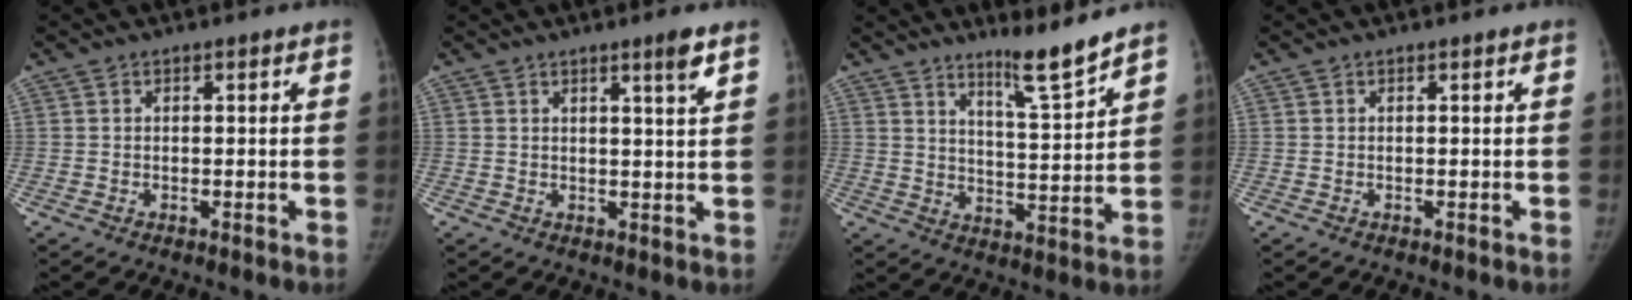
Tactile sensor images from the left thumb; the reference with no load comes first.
{"total": 3.2, "force": [2.0, -0.3, 2.4], "torque": [-0.032, -0.017, 0.033]}
{"total": 7.8, "force": [6.5, -0.2, 4.2], "torque": [-0.063, -0.063, 0.111]}
{"total": 0.0}